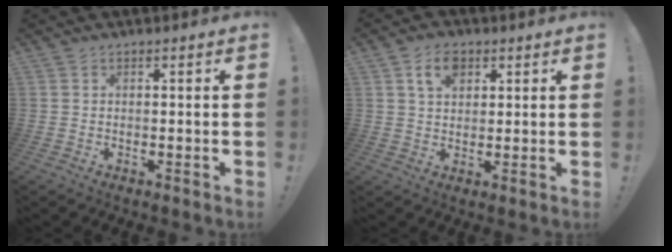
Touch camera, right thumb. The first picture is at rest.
{"total": 7.0, "force": [3.4, 4.5, 4.1], "torque": [-0.059, -0.001, 0.060]}